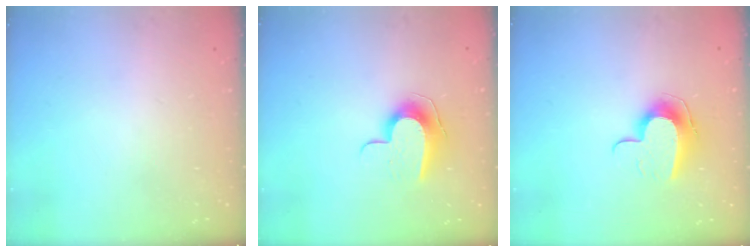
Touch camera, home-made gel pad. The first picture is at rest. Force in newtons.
{"total": 9.6, "press": 9.6, "slide": 0.3}
{"total": 10.3, "press": 10.3, "slide": 0.4}